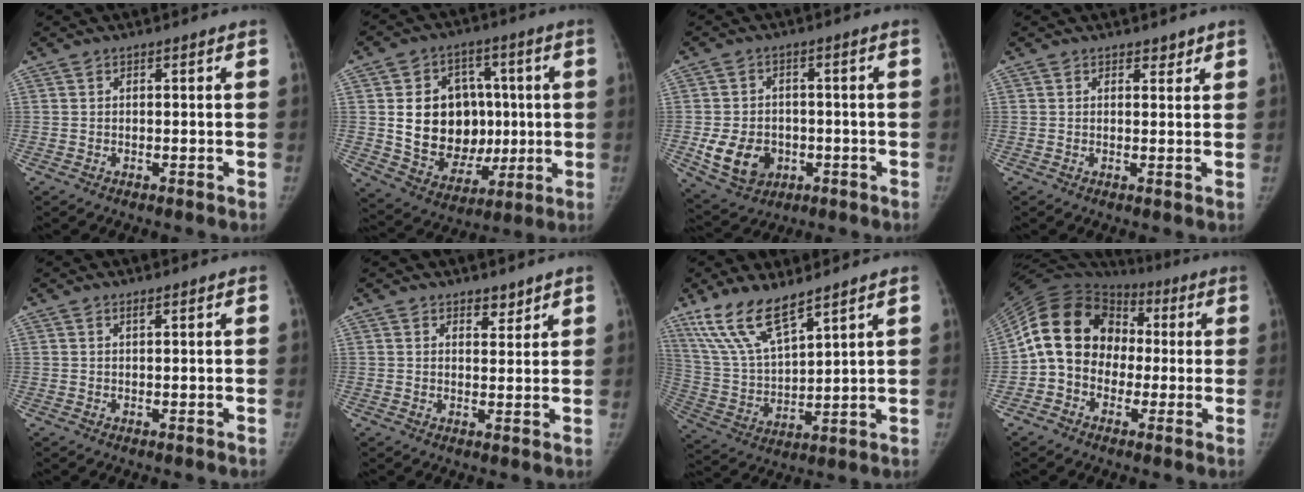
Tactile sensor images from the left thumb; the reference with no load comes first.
{"total": 18.2, "force": [0.7, 14.1, 11.5], "torque": [-0.133, 0.006, 0.036]}
{"total": 9.8, "force": [-2.4, 7.7, 5.5], "torque": [-0.078, 0.008, -0.027]}
{"total": 1.5, "force": [1.2, 0.9, 0.3], "torque": [0.010, -0.008, 0.013]}
{"total": 0.7, "force": [0.6, 0.1, 0.5], "torque": [-0.008, -0.003, 0.010]}
{"total": 2.9, "force": [2.3, 1.5, 0.9], "torque": [0.003, -0.017, 0.035]}
{"total": 12.9, "force": [9.6, 3.5, 7.9], "torque": [-0.150, -0.044, 0.204]}
{"total": 16.6, "force": [-0.1, 13.6, 9.5], "torque": [-0.154, 0.041, -0.009]}